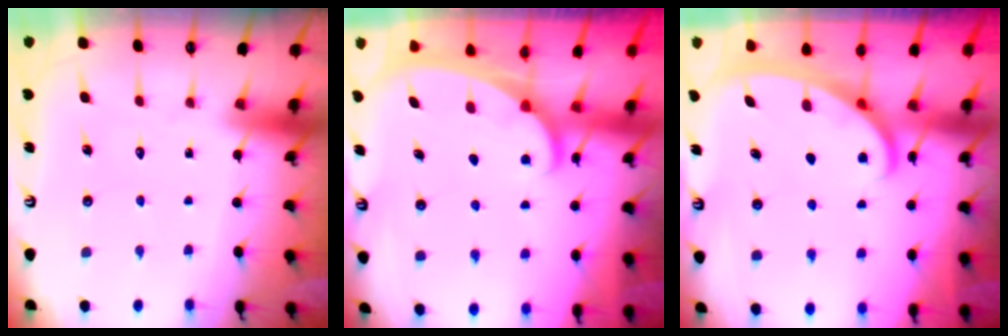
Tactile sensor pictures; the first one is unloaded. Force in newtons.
{"total": 1.9, "press": 1.9, "slide": 0.1}
{"total": 2.7, "press": 2.7, "slide": 0.4}